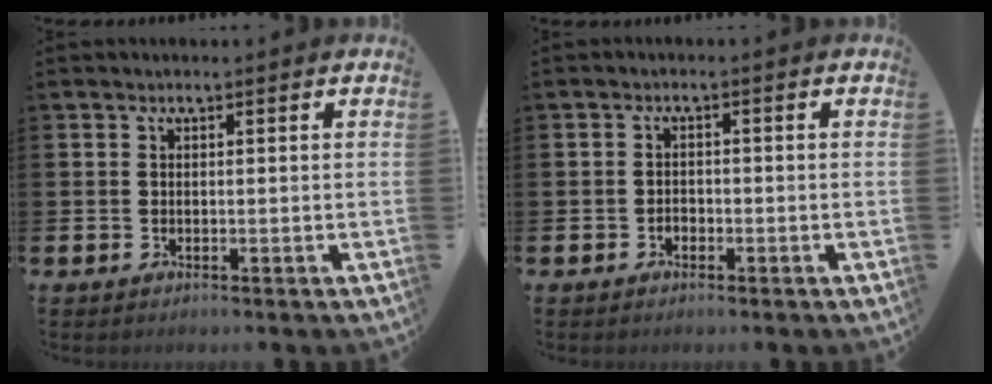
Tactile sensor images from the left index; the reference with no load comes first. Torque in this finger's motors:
{"motor_torque": [0.31, 0.07, 0.01, 0.01]}